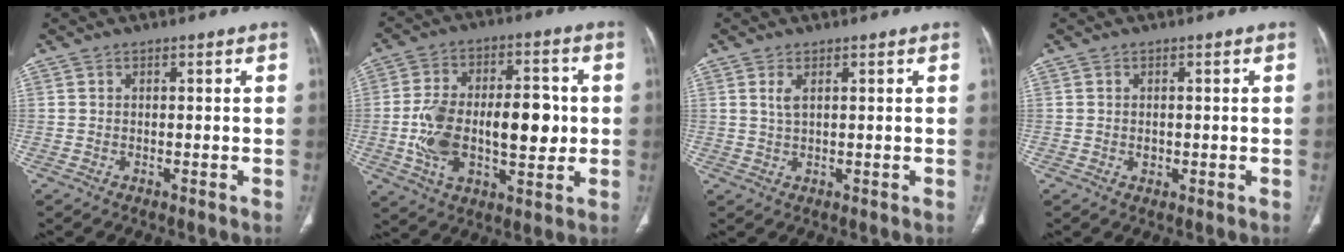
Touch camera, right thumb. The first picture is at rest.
{"total": 18.8, "force": [-1.1, 10.0, 15.8], "torque": [-0.259, 0.025, -0.009]}
{"total": 2.1, "force": [0.9, 0.8, 1.7], "torque": [-0.042, -0.001, 0.024]}
{"total": 1.2, "force": [-0.1, 0.9, 0.7], "torque": [-0.009, 0.000, 0.001]}